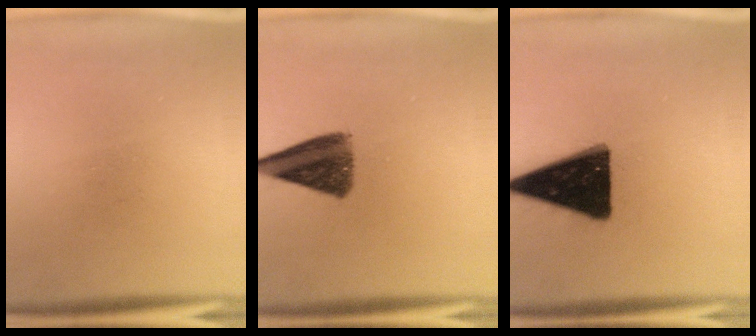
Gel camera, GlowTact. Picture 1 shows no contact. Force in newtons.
{"total": 9.4}
{"total": 17.6}